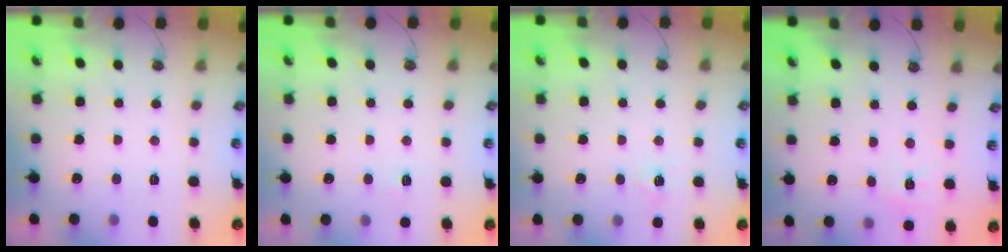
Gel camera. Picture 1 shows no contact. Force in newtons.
{"total": 4.0, "press": 4.0, "slide": 0.4}
{"total": 4.2, "press": 4.2, "slide": 0.5}
{"total": 6.1, "press": 6.0, "slide": 0.6}